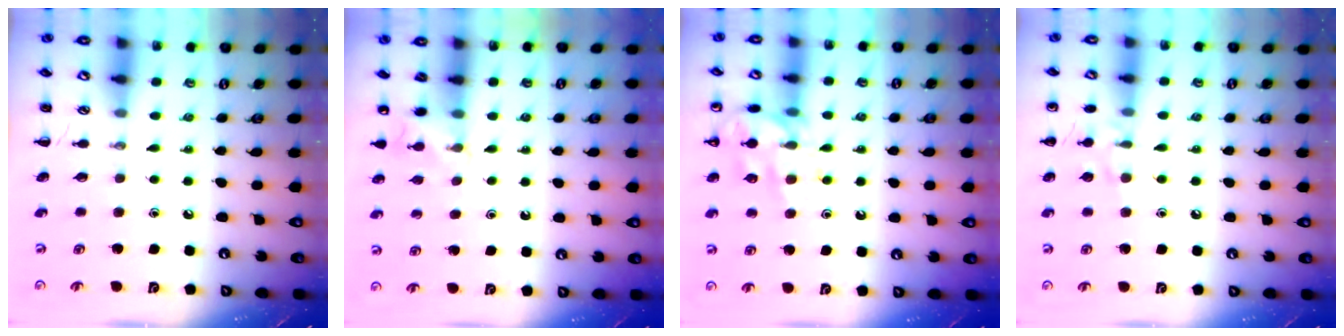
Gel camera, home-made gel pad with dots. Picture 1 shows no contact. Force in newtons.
{"total": 4.3, "press": 4.1, "slide": 1.4}
{"total": 13.4, "press": 13.4, "slide": 1.3}
{"total": 8.4, "press": 8.3, "slide": 1.6}